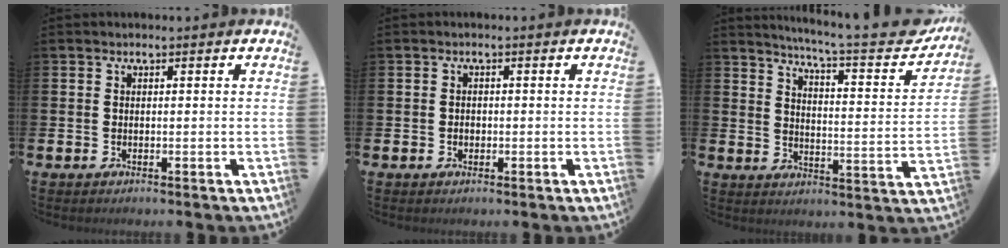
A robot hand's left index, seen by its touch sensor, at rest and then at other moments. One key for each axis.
{"total": 0.9, "fx": -0.2, "fy": 0.8, "fz": 0.4, "tx": -0.004, "ty": 0.004, "tz": -0.006}
{"total": 6.7, "fx": 5.9, "fy": -0.1, "fz": 3.2, "tx": -0.060, "ty": -0.055, "tz": 0.088}